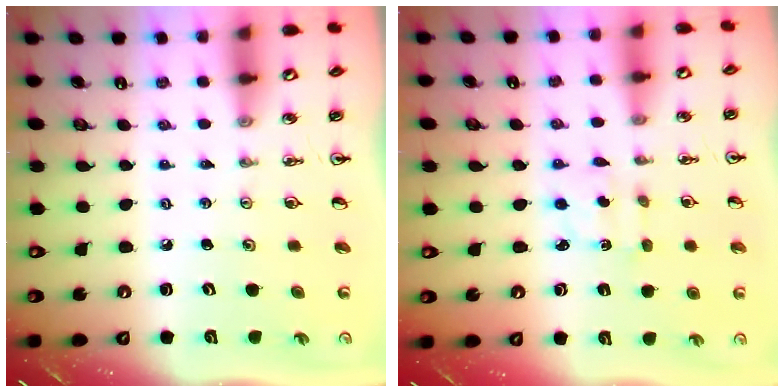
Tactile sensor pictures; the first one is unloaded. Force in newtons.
{"total": 2.4, "press": 2.4, "slide": 0.6}